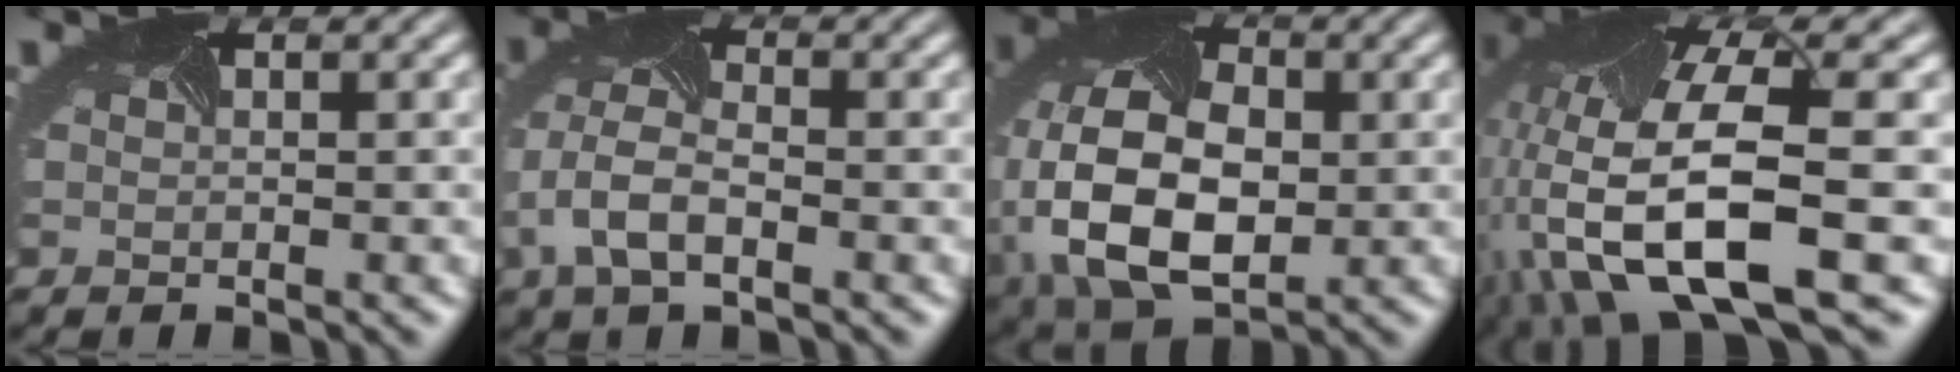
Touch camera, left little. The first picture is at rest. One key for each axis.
{"total": 4.9, "fx": -1.9, "fy": 2.5, "fz": 3.7, "tx": -0.104, "ty": -0.002, "tz": -0.036}
{"total": 13.2, "fx": -2.1, "fy": 8.5, "fz": 9.9, "tx": -0.223, "ty": -0.021, "tz": -0.027}
{"total": 13.3, "fx": -4.2, "fy": 4.6, "fz": 11.8, "tx": -0.257, "ty": -0.020, "tz": -0.064}